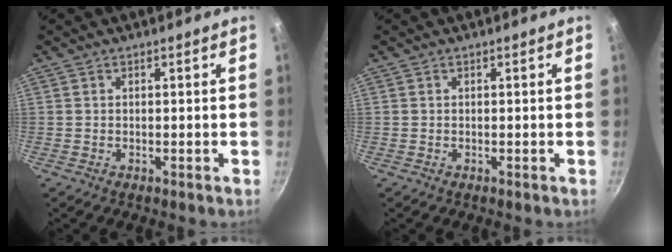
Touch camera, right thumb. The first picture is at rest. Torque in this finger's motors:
{"motor_torque": [-0.02, 0.00, 0.00, 0.00, 0.00]}